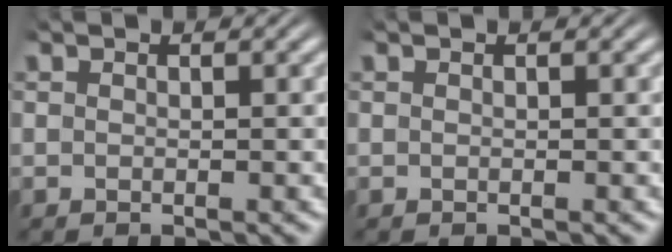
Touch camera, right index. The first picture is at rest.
{"total": 0.0}